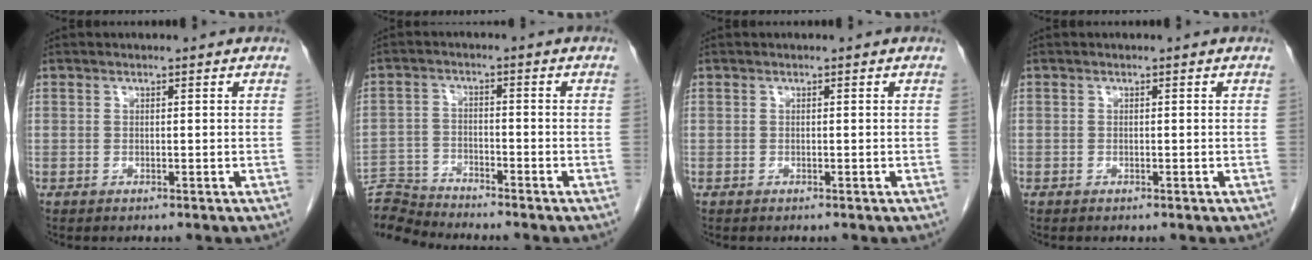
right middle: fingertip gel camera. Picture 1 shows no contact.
{"total": 6.8, "force": [-6.7, -0.8, -0.6], "torque": [0.006, 0.001, -0.128]}
{"total": 0.0}
{"total": 0.0}